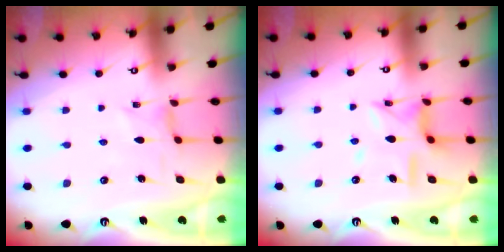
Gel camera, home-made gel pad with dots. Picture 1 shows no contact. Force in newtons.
{"total": 11.4, "press": 11.4, "slide": 1.1}